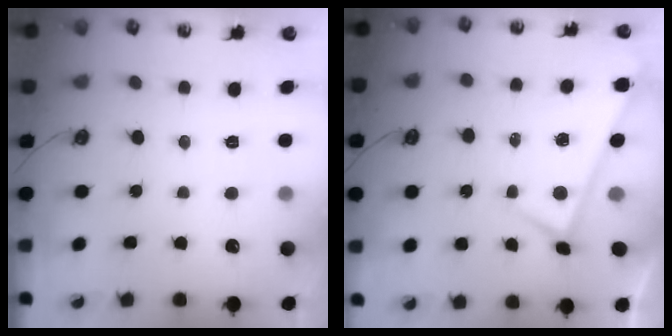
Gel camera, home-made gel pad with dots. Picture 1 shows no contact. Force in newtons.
{"total": 0.0}